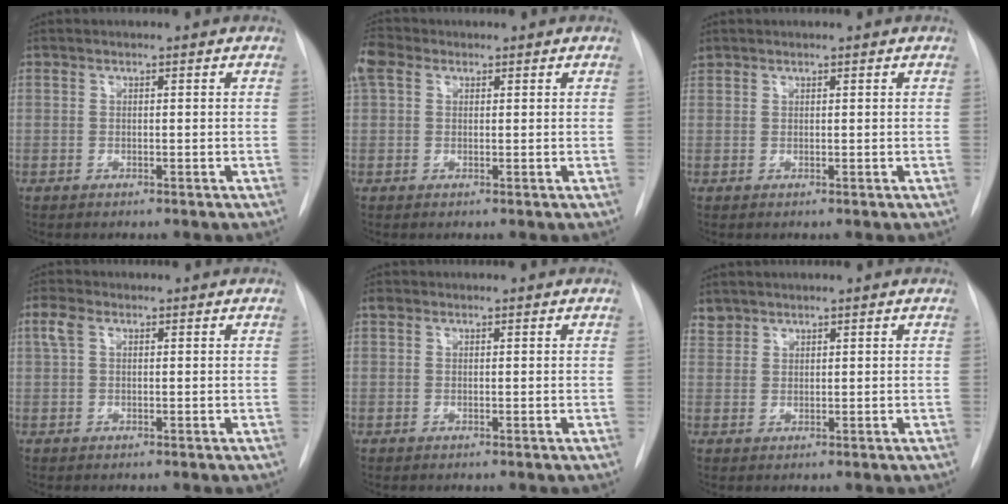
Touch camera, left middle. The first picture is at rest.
{"total": 3.7, "force": [1.8, 2.5, 2.0], "torque": [-0.059, 0.029, 0.038]}
{"total": 1.1, "force": [0.9, 0.6, 0.0], "torque": [-0.003, 0.016, 0.019]}
{"total": 2.4, "force": [0.9, 1.3, 1.8], "torque": [-0.048, 0.022, 0.022]}
{"total": 0.8, "force": [0.5, 0.5, 0.3], "torque": [-0.006, 0.015, 0.008]}
{"total": 1.9, "force": [1.6, 0.9, -0.3], "torque": [0.010, 0.008, 0.030]}